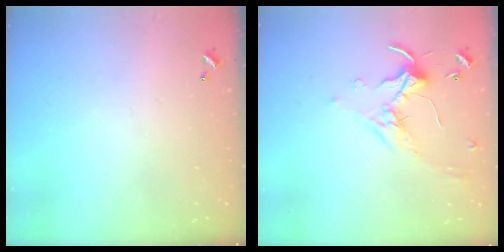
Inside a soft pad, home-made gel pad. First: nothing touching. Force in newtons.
{"total": 0.0}